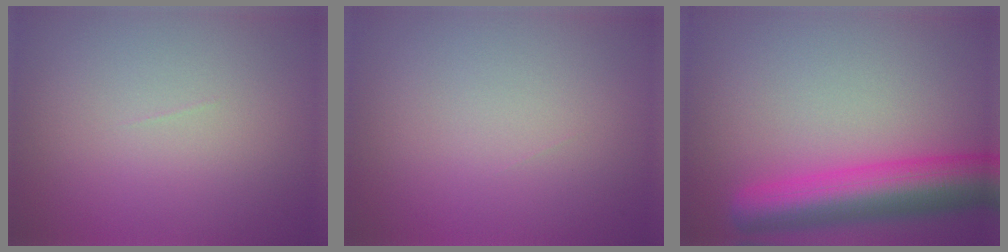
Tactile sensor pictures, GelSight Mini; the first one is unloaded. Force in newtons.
{"total": 0.0}
{"total": 7.6, "press": 7.6, "slide": 0.3}